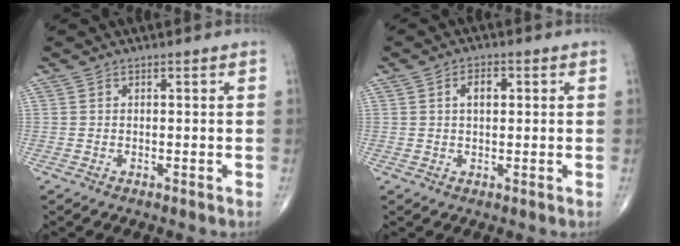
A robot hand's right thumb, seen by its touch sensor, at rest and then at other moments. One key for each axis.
{"total": 3.6, "fx": 0.9, "fy": 2.1, "fz": 2.9, "tx": -0.041, "ty": 0.005, "tz": 0.012}